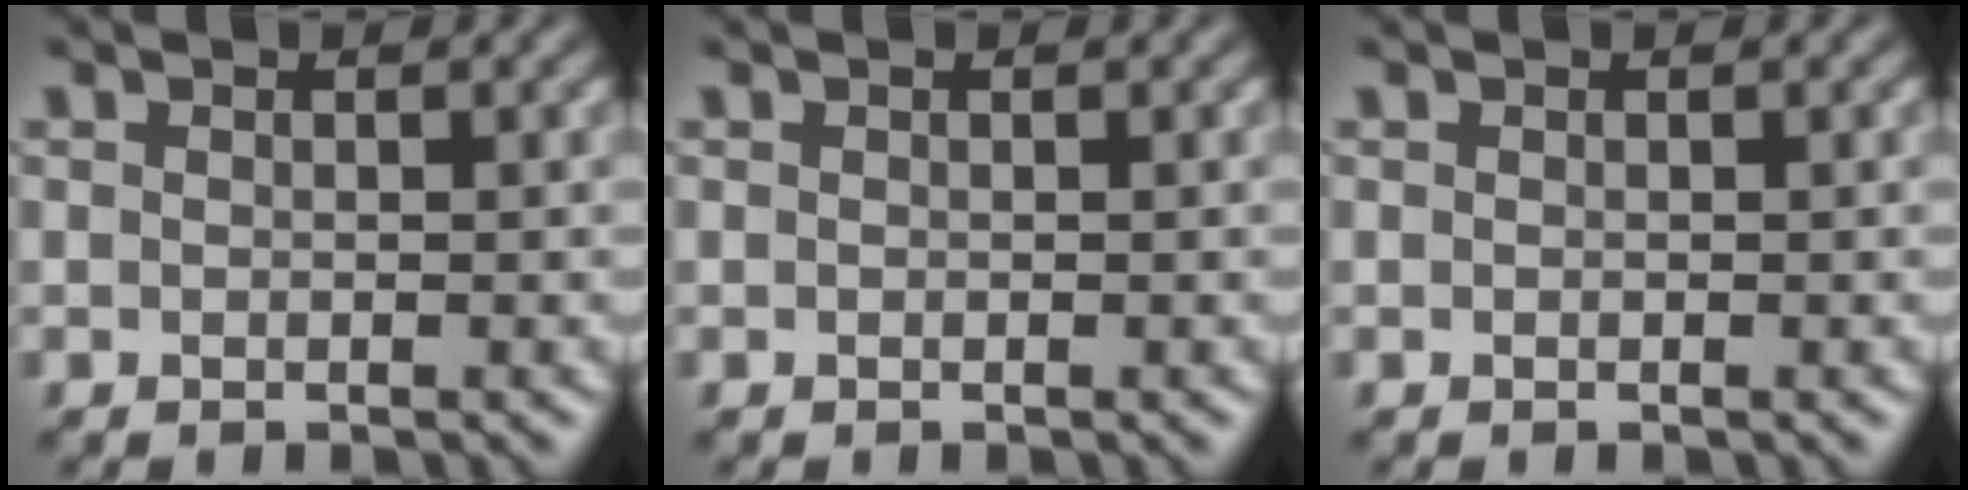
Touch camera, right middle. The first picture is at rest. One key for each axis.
{"total": 0.0}
{"total": 0.0}